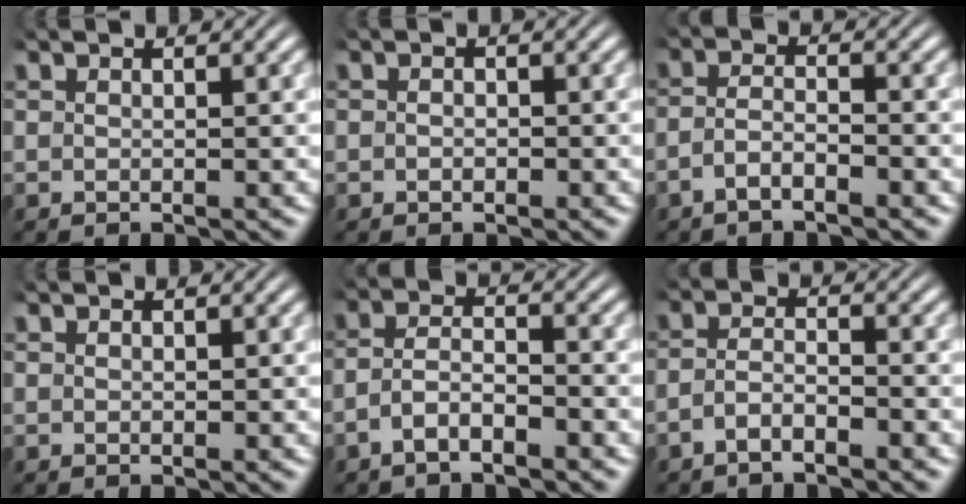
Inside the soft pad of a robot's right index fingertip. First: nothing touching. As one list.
[{"total": 0.6, "force": [-0.5, 0.2, 0.4], "torque": [-0.011, -0.006, -0.006]}, {"total": 2.9, "force": [-2.1, 1.0, 1.7], "torque": [-0.037, -0.011, -0.037]}, {"total": 0.0}, {"total": 3.7, "force": [-2.2, 2.0, 2.2], "torque": [-0.046, -0.012, -0.040]}, {"total": 2.9, "force": [-2.2, 1.0, 1.5], "torque": [-0.032, -0.011, -0.039]}]